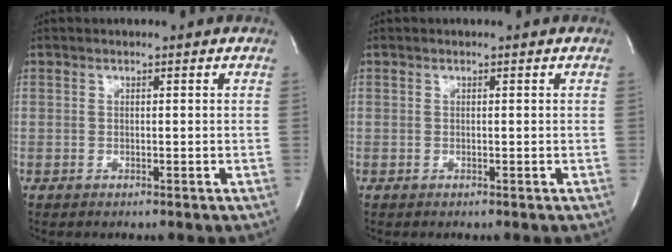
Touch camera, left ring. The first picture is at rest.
{"total": 0.0}